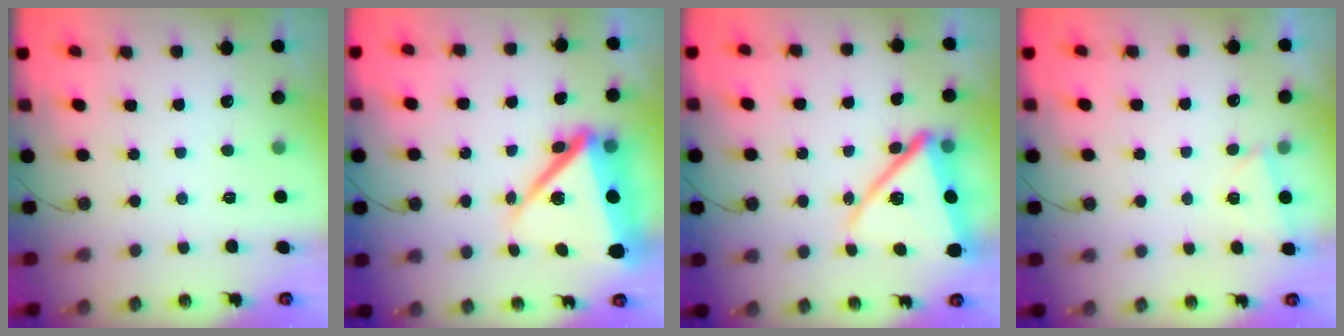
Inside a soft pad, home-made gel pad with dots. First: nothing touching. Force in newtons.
{"total": 17.1, "press": 17.0, "slide": 1.9}
{"total": 16.9, "press": 16.9, "slide": 1.3}
{"total": 2.6, "press": 1.5, "slide": 2.1}